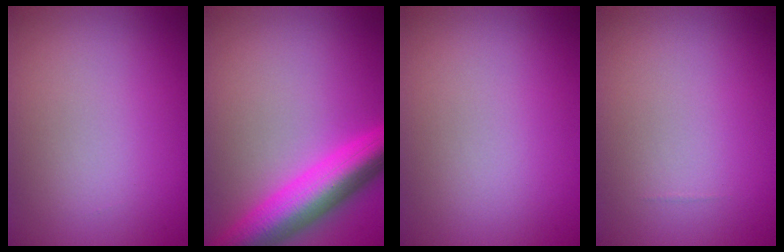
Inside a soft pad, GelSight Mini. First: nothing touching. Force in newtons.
{"total": 7.7, "press": 7.7, "slide": 0.3}
{"total": 0.0}
{"total": 0.0}